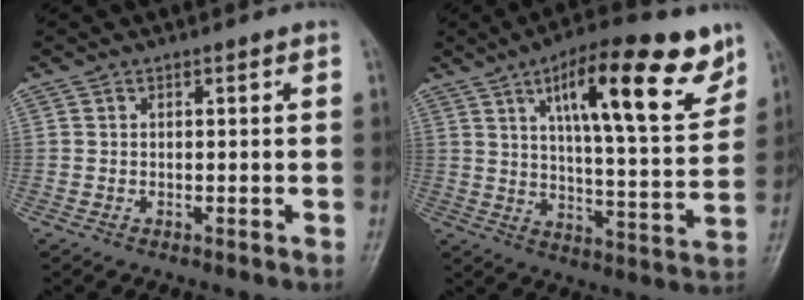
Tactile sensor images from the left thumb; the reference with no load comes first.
{"total": 19.9, "force": [10.5, 5.8, 15.9], "torque": [-0.203, -0.041, 0.158]}